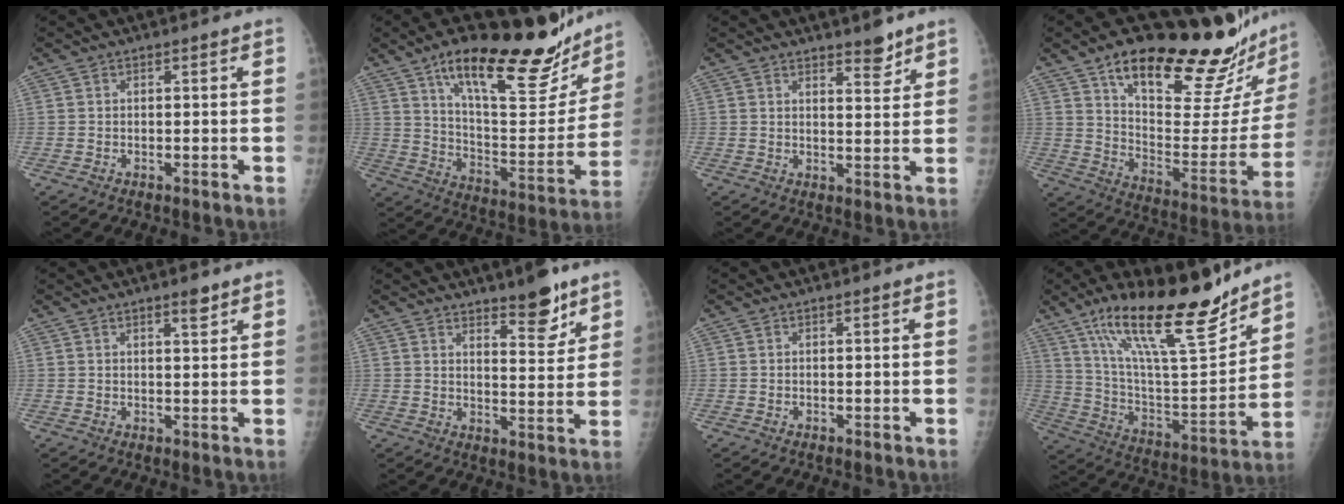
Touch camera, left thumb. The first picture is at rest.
{"total": 27.6, "force": [18.8, 9.0, 18.0], "torque": [-0.222, -0.076, 0.292]}
{"total": 4.2, "force": [3.3, 1.2, 2.2], "torque": [-0.018, -0.027, 0.048]}
{"total": 28.1, "force": [20.9, 7.4, 17.2], "torque": [-0.210, -0.104, 0.306]}
{"total": 2.7, "force": [1.9, 0.7, 1.8], "torque": [-0.021, -0.012, 0.029]}
{"total": 8.3, "force": [6.0, 2.6, 5.1], "torque": [-0.048, -0.045, 0.089]}
{"total": 0.0}
{"total": 24.6, "force": [17.4, 6.3, 16.3], "torque": [-0.243, -0.077, 0.300]}